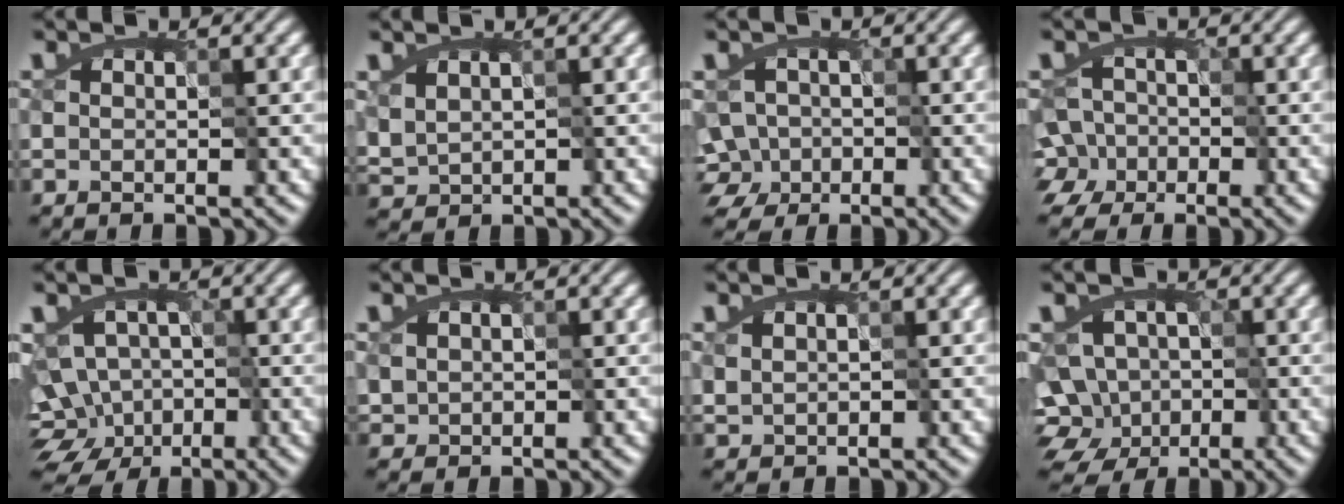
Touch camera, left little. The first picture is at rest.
{"total": 1.7, "force": [0.4, 1.3, 1.0], "torque": [-0.030, -0.002, 0.015]}
{"total": 5.1, "force": [-2.1, 4.3, 1.8], "torque": [-0.020, 0.014, -0.063]}
{"total": 6.4, "force": [-2.8, 5.3, 2.4], "torque": [-0.027, 0.018, -0.081]}
{"total": 9.4, "force": [-4.8, 7.1, 3.9], "torque": [-0.032, 0.004, -0.092]}
{"total": 1.2, "force": [0.2, 1.1, 0.4], "torque": [-0.018, 0.000, 0.014]}
{"total": 1.0, "force": [0.5, 0.8, 0.4], "torque": [-0.019, -0.002, 0.024]}
{"total": 11.0, "force": [-4.5, 8.9, 4.6], "torque": [-0.057, 0.005, -0.097]}